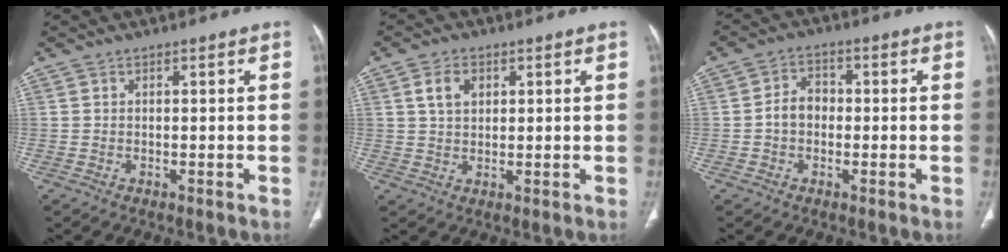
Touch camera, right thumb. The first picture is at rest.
{"total": 4.5, "force": [1.6, 3.1, 2.9], "torque": [-0.044, -0.002, 0.029]}
{"total": 4.6, "force": [-0.6, 3.6, 2.8], "torque": [-0.034, 0.017, -0.019]}